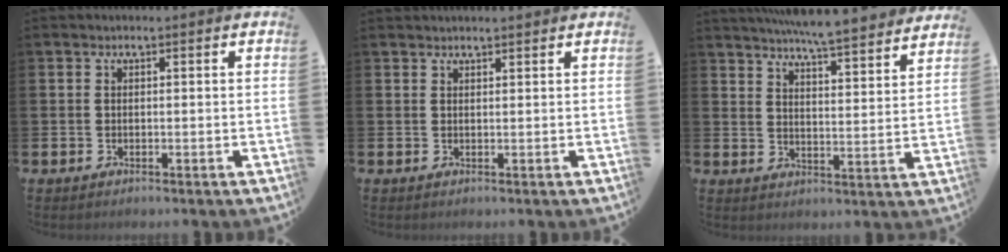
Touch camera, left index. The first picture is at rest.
{"total": 1.1, "force": [1.1, 0.0, 0.0], "torque": [0.007, -0.004, 0.020]}
{"total": 6.9, "force": [6.7, -0.3, 1.6], "torque": [-0.041, -0.052, 0.116]}